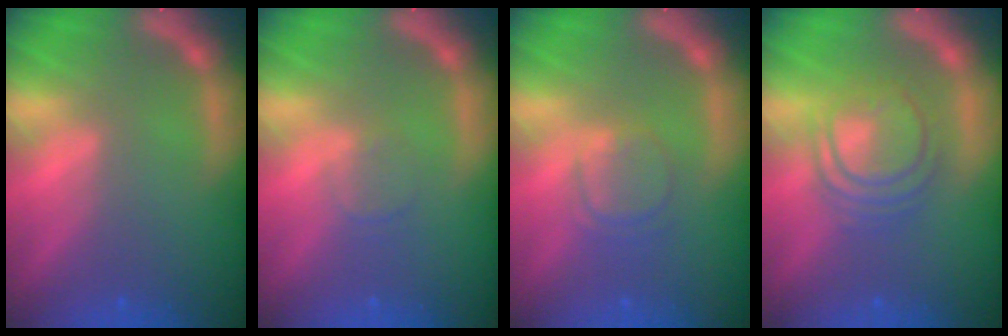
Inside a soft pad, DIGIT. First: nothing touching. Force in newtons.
{"total": 1.4}
{"total": 3.0}
{"total": 6.0}